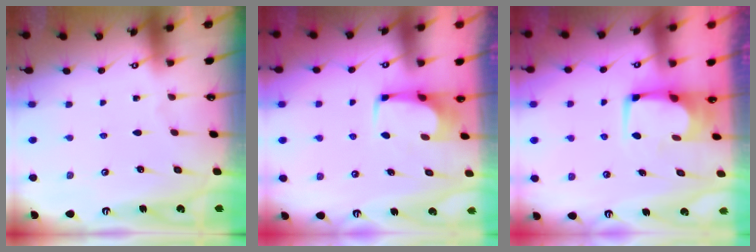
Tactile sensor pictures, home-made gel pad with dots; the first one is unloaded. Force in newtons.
{"total": 3.5, "press": 3.5, "slide": 0.2}
{"total": 3.0, "press": 3.0, "slide": 0.2}